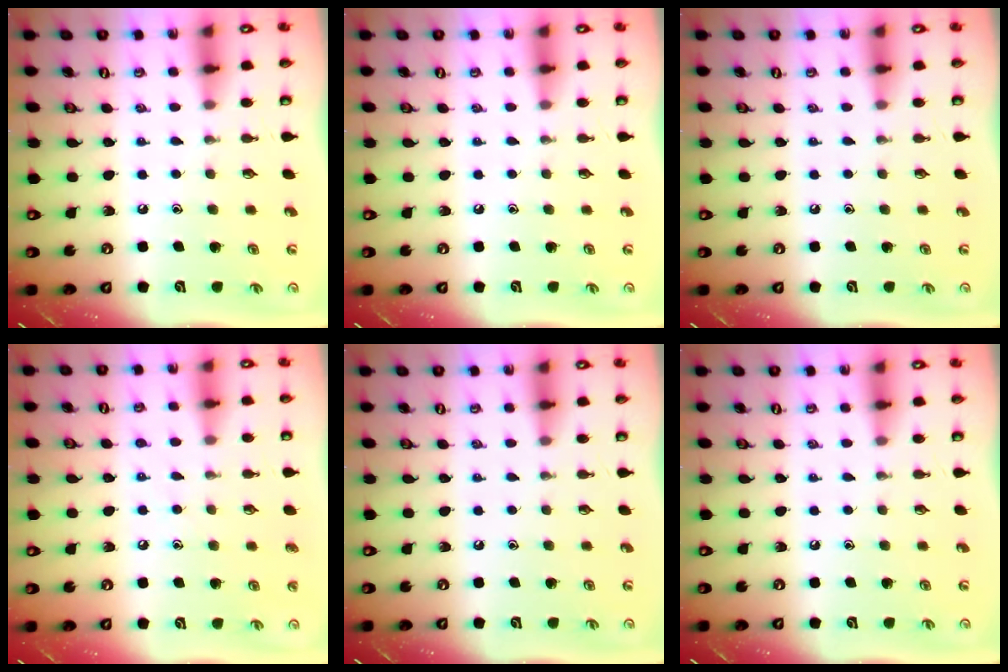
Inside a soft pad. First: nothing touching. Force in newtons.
{"total": 0.0}
{"total": 0.0}
{"total": 7.0, "press": 7.0, "slide": 0.9}
{"total": 0.0}
{"total": 0.0}